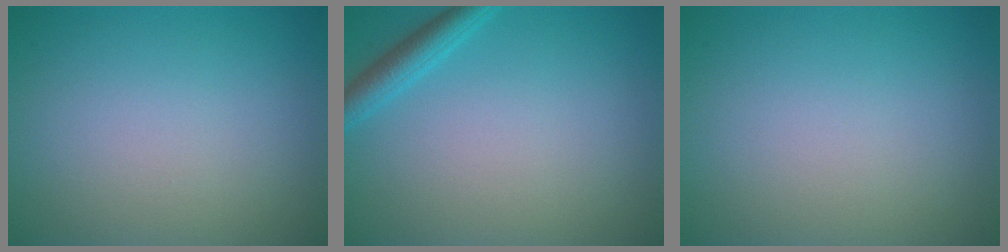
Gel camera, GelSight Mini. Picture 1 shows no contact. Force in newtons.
{"total": 2.3, "press": 2.2, "slide": 0.2}
{"total": 0.0}